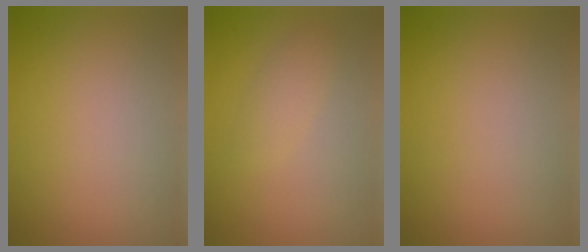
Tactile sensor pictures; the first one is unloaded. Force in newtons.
{"total": 1.6, "press": 1.6, "slide": 0.1}
{"total": 0.0}